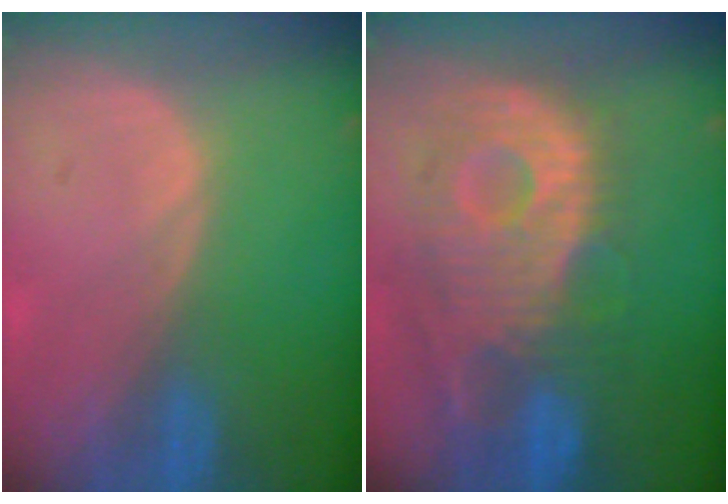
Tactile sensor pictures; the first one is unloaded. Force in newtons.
{"total": 11.8, "press": 10.6, "slide": 5.3}